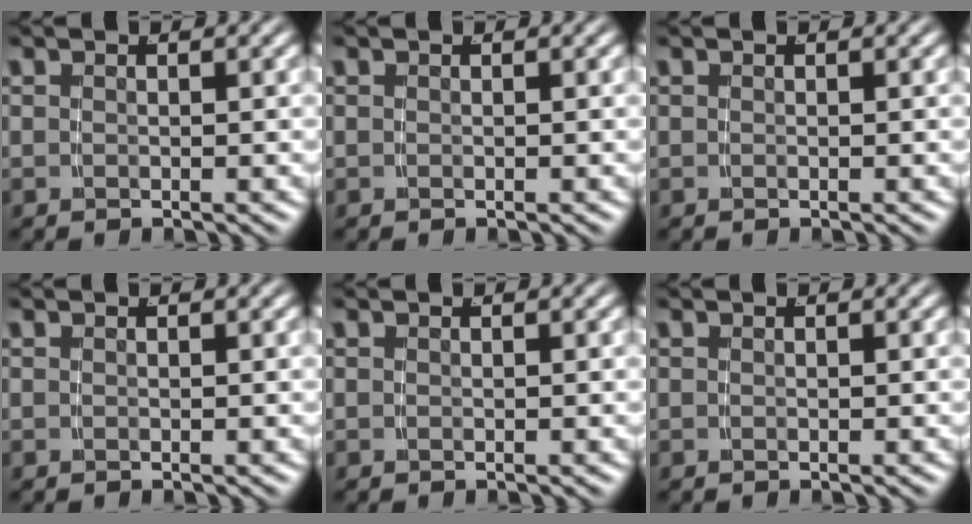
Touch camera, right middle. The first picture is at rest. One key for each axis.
{"total": 0.0}
{"total": 0.0}
{"total": 0.0}
{"total": 0.0}
{"total": 0.0}